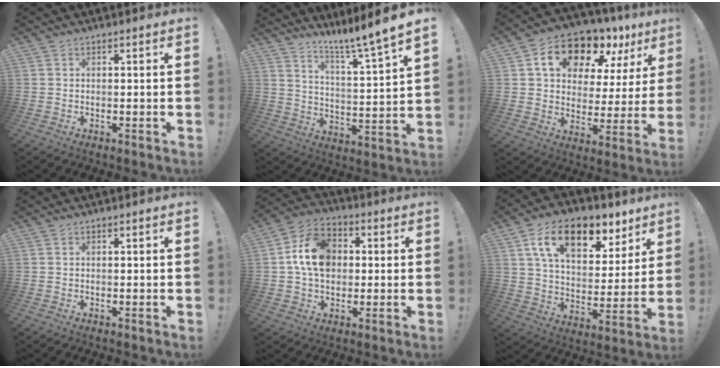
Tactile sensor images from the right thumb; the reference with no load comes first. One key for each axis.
{"total": 9.6, "fx": 7.8, "fy": -1.6, "fz": 5.4, "tx": -0.090, "ty": -0.078, "tz": 0.117}
{"total": 16.6, "fx": 11.1, "fy": 8.6, "fz": 8.9, "tx": -0.141, "ty": -0.069, "tz": 0.195}
{"total": 0.0}
{"total": 14.5, "fx": 2.2, "fy": 10.9, "fz": 9.3, "tx": -0.150, "ty": 0.007, "tz": 0.045}
{"total": 18.2, "fx": 10.5, "fy": 9.6, "fz": 11.4, "tx": -0.187, "ty": -0.047, "tz": 0.182}